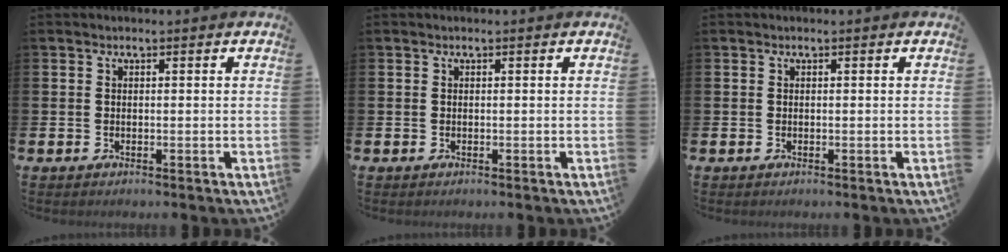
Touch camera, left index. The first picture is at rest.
{"total": 0.0}
{"total": 0.0}